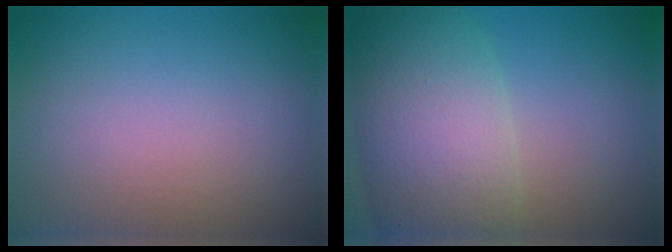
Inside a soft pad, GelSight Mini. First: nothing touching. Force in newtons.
{"total": 9.7, "press": 9.6, "slide": 0.5}